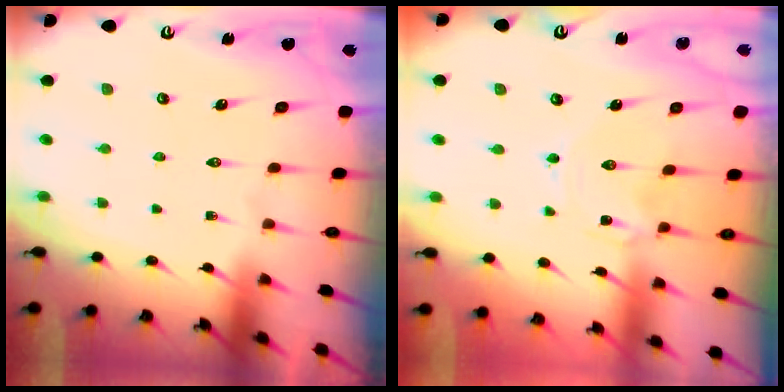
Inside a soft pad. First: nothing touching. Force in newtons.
{"total": 0.0}